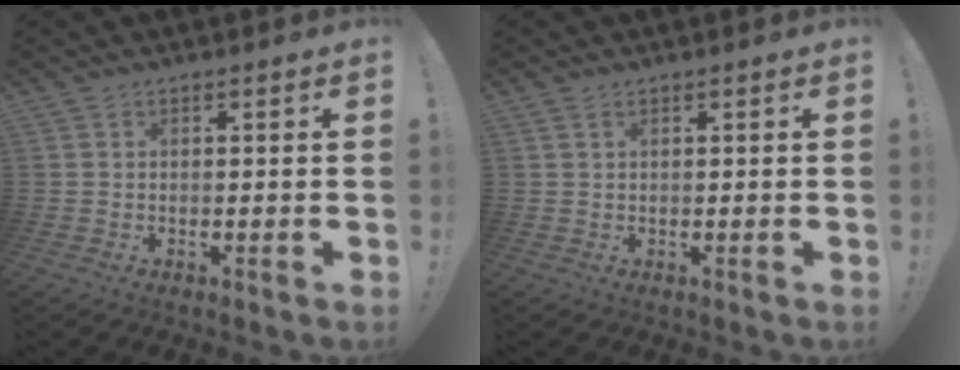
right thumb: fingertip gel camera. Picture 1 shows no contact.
{"total": 1.1, "force": [0.7, 0.5, 0.7], "torque": [-0.006, -0.003, 0.011]}